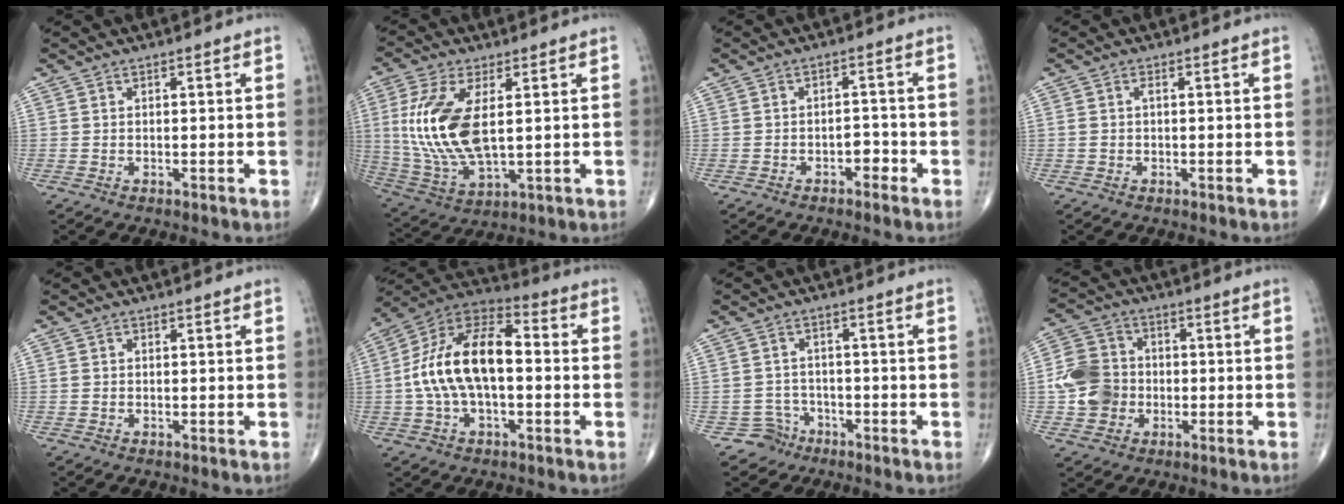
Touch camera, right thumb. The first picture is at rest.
{"total": 15.6, "force": [2.2, 7.1, 13.7], "torque": [-0.300, -0.015, 0.054]}
{"total": 2.7, "force": [-1.5, 1.6, 1.5], "torque": [-0.008, 0.015, -0.024]}
{"total": 1.2, "force": [0.0, 0.6, 1.0], "torque": [-0.025, 0.005, 0.002]}
{"total": 0.7, "force": [-0.1, 0.6, 0.3], "torque": [-0.006, 0.001, -0.001]}
{"total": 17.4, "force": [-0.4, 9.1, 14.9], "torque": [-0.275, 0.042, -0.015]}
{"total": 3.8, "force": [-2.3, 3.0, -0.5], "torque": [0.033, 0.014, -0.042]}
{"total": 9.8, "force": [-1.5, 8.6, 4.4], "torque": [-0.065, 0.019, -0.034]}